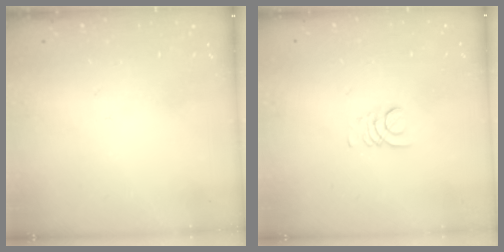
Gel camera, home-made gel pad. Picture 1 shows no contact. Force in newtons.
{"total": 3.4, "press": 3.4, "slide": 0.3}